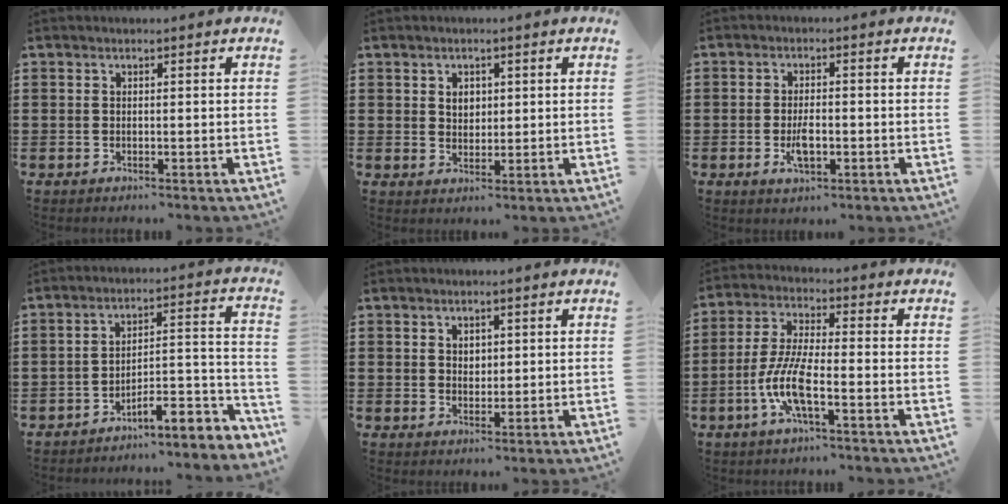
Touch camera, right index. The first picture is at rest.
{"total": 2.2, "force": [0.8, 1.7, 1.2], "torque": [-0.029, 0.007, 0.014]}
{"total": 3.9, "force": [-1.1, 1.6, 3.4], "torque": [-0.064, 0.003, -0.021]}
{"total": 6.6, "force": [-5.3, 1.6, 3.7], "torque": [-0.048, -0.010, -0.103]}
{"total": 1.8, "force": [0.8, 1.4, 0.8], "torque": [-0.019, 0.006, 0.015]}
{"total": 8.4, "force": [-3.2, 2.0, 7.4], "torque": [-0.178, -0.016, -0.069]}